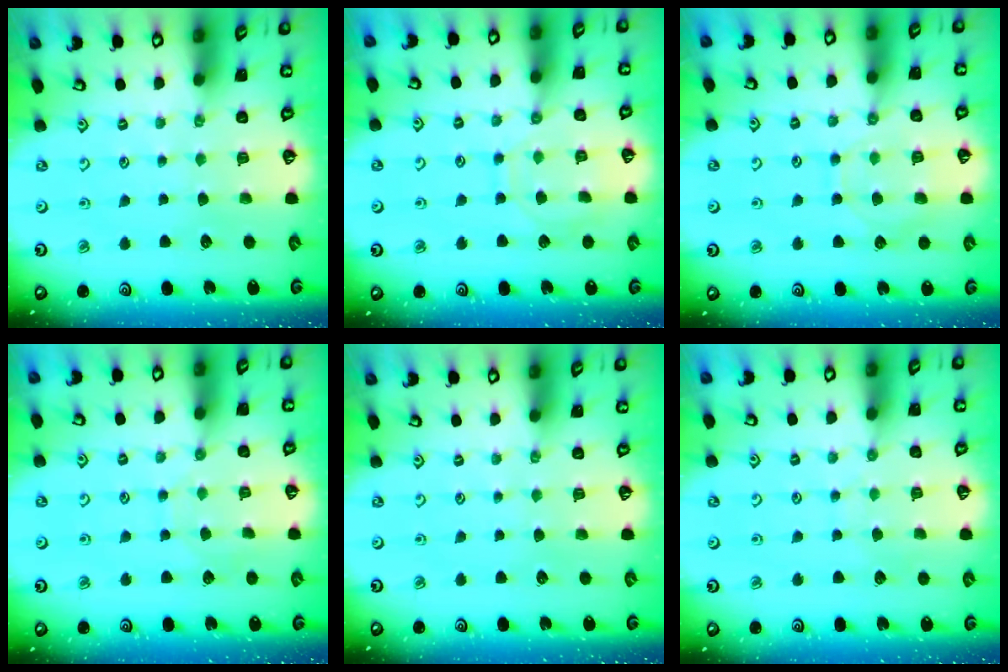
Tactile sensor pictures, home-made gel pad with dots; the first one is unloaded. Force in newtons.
{"total": 9.0, "press": 9.0, "slide": 0.8}
{"total": 9.9, "press": 9.8, "slide": 1.2}
{"total": 6.1, "press": 6.1, "slide": 0.4}
{"total": 0.0}
{"total": 5.9, "press": 5.9, "slide": 0.6}